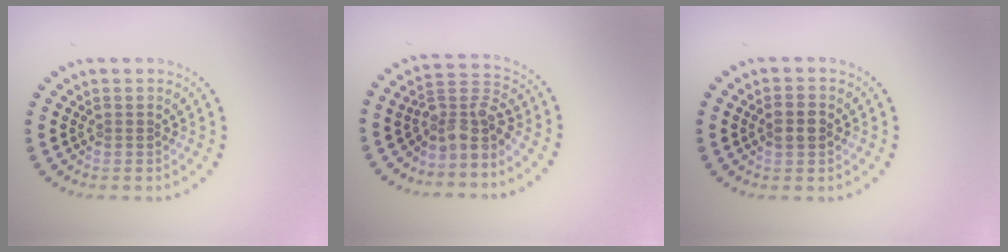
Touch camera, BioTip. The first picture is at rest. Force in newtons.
{"total": 3.7, "press": 2.8, "slide": 2.4}
{"total": 2.0, "press": 2.0, "slide": 0.1}